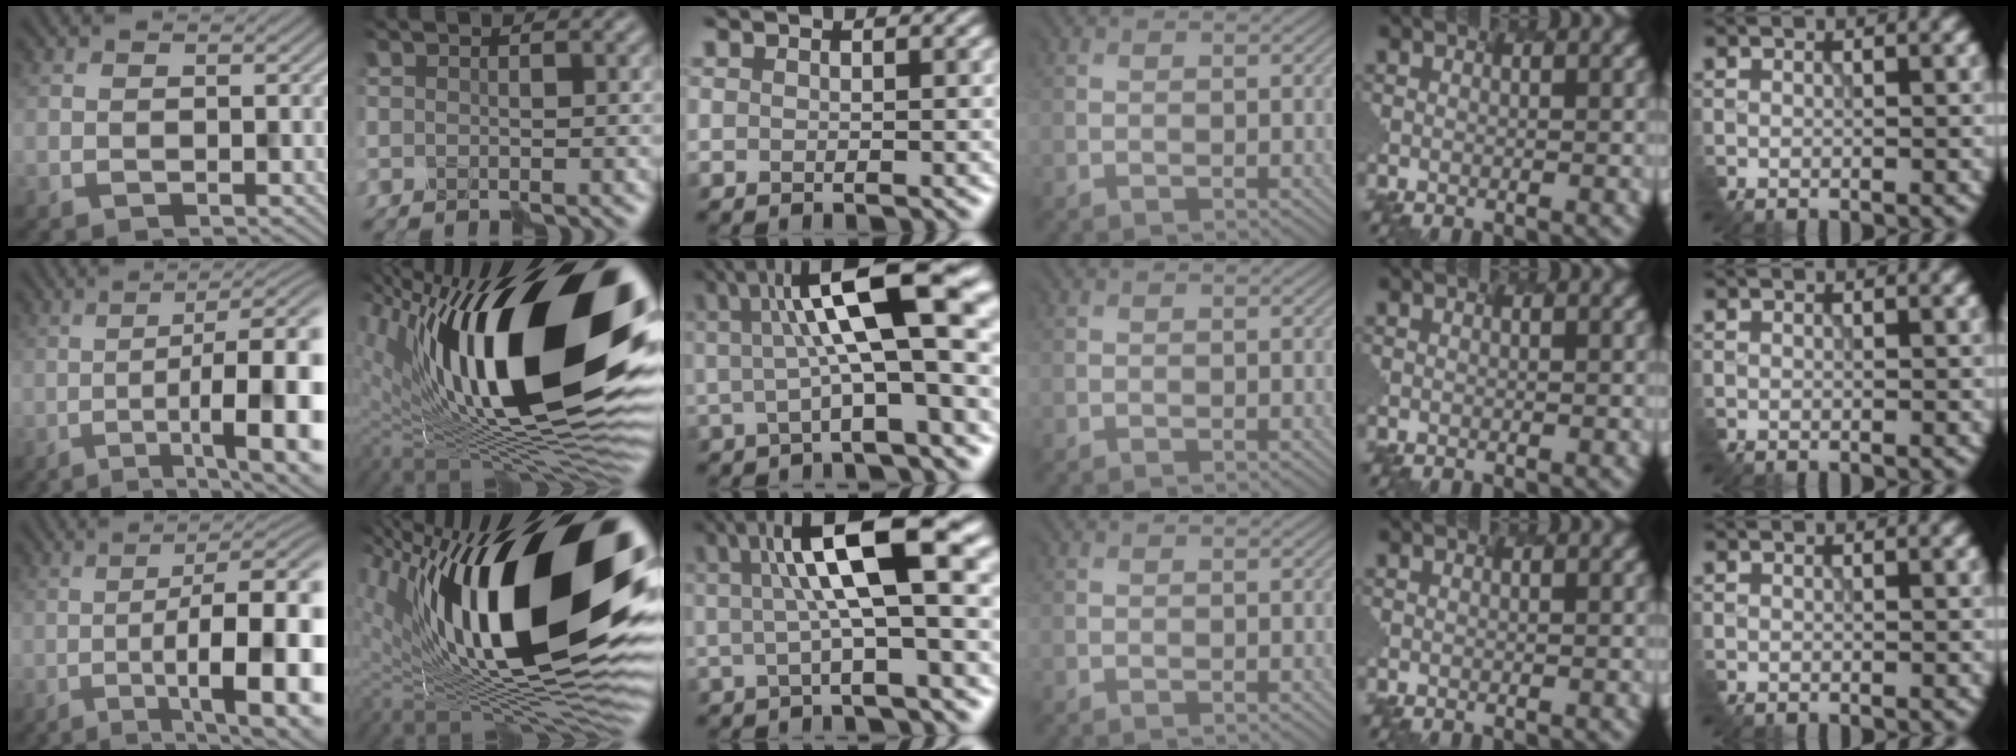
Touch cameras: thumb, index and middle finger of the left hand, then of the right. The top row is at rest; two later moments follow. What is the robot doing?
{"motion": "shake", "object": "plastic piggy bank"}